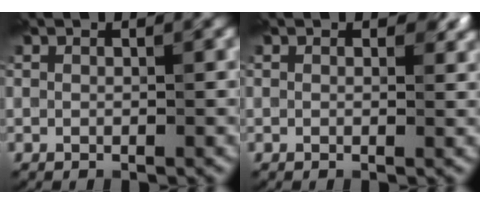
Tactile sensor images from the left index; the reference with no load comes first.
{"total": 1.5, "force": [0.6, 1.0, 1.0], "torque": [-0.007, -0.003, 0.004]}